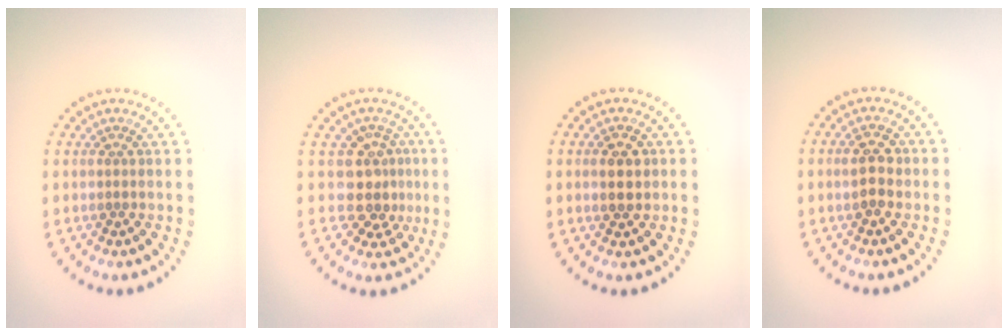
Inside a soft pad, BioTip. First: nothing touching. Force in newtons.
{"total": 3.1, "press": 2.6, "slide": 1.8}
{"total": 2.4, "press": 2.3, "slide": 0.3}
{"total": 2.5, "press": 2.5, "slide": 0.2}